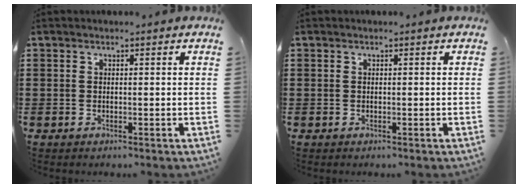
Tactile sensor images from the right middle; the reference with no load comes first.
{"total": 0.0}